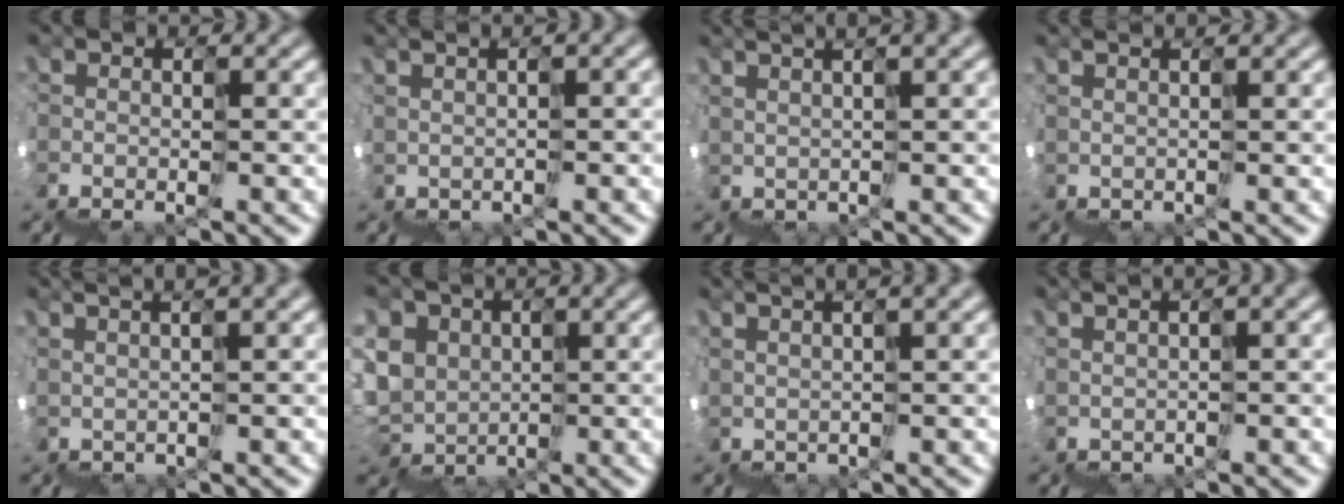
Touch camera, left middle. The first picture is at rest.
{"total": 2.1, "force": [1.8, -0.6, 1.0], "torque": [0.007, 0.036, 0.037]}
{"total": 5.3, "force": [4.9, -0.9, 2.0], "torque": [0.008, 0.060, 0.076]}
{"total": 2.9, "force": [2.3, -1.6, -1.0], "torque": [0.045, 0.032, 0.031]}
{"total": 5.2, "force": [4.5, -0.6, 2.6], "torque": [-0.003, 0.065, 0.074]}
{"total": 3.5, "force": [2.1, 1.7, -2.3], "torque": [0.029, 0.034, 0.013]}
{"total": 5.5, "force": [4.9, -0.6, 2.5], "torque": [-0.004, 0.063, 0.078]}
{"total": 3.7, "force": [2.7, -0.1, 2.5], "torque": [-0.022, 0.050, 0.057]}